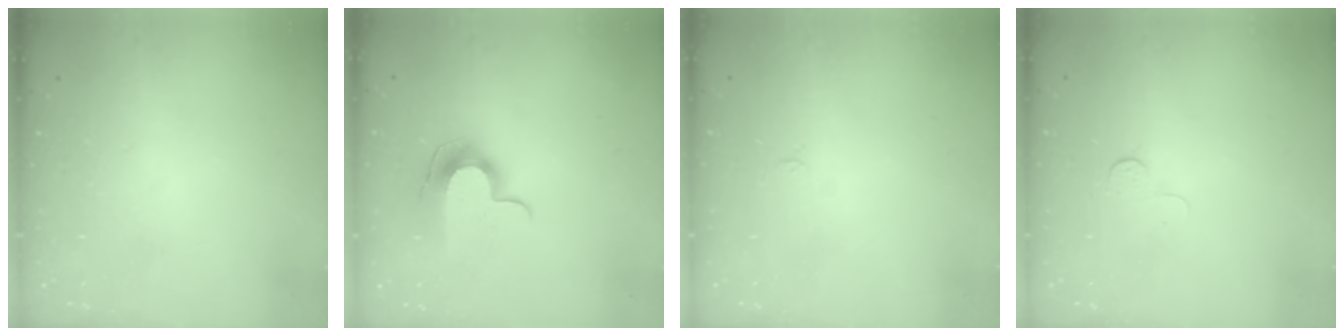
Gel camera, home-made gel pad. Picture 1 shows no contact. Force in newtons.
{"total": 11.8, "press": 11.8, "slide": 0.7}
{"total": 2.4, "press": 2.4, "slide": 0.3}
{"total": 3.9, "press": 3.8, "slide": 0.4}